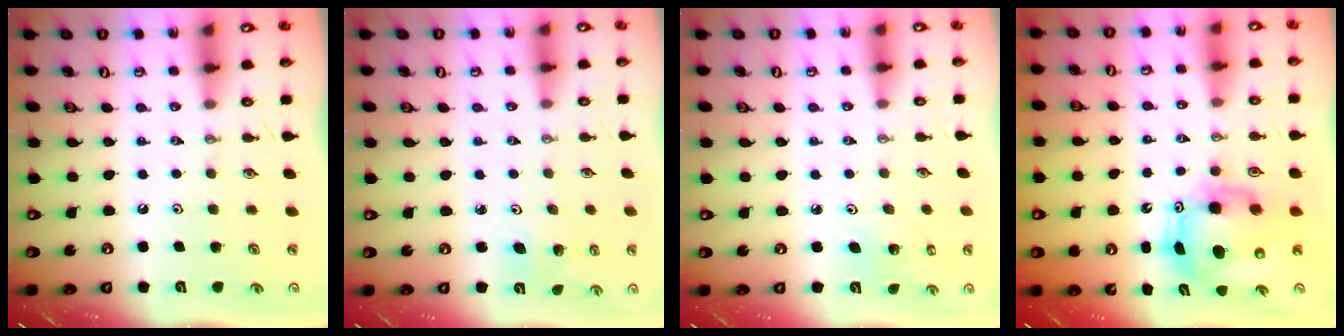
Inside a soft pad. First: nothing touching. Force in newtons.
{"total": 3.9, "press": 3.6, "slide": 1.5}
{"total": 2.2, "press": 2.2, "slide": 0.2}
{"total": 9.9, "press": 9.7, "slide": 2.0}